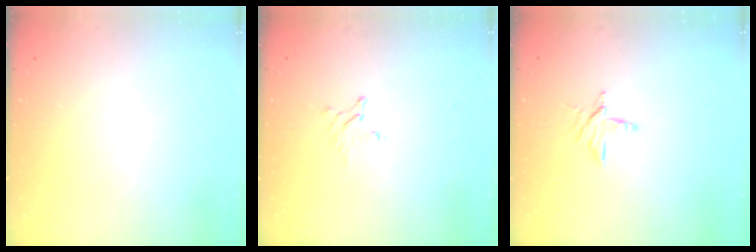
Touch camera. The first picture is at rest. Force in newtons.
{"total": 2.5, "press": 2.5, "slide": 0.3}
{"total": 5.7, "press": 5.7, "slide": 0.5}